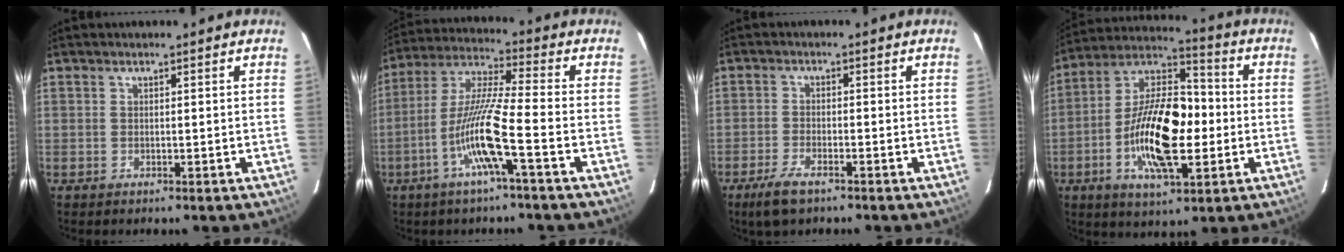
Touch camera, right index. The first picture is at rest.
{"total": 11.8, "force": [-4.4, -0.4, 10.9], "torque": [-0.221, 0.004, -0.090]}
{"total": 4.7, "force": [-3.3, 1.2, 3.1], "torque": [-0.074, -0.007, -0.057]}
{"total": 17.1, "force": [-3.1, 6.1, 15.7], "torque": [-0.300, 0.015, -0.055]}